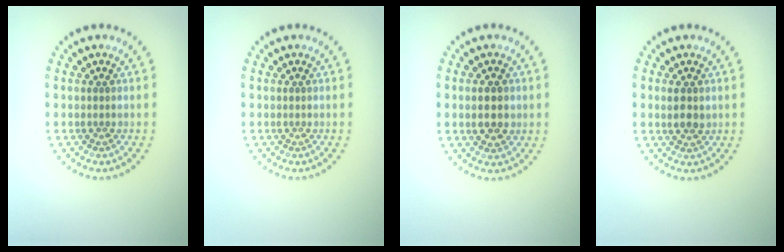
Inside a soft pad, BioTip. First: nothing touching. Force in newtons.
{"total": 0.0}
{"total": 2.5, "press": 2.5, "slide": 0.1}
{"total": 1.8, "press": 1.7, "slide": 0.6}